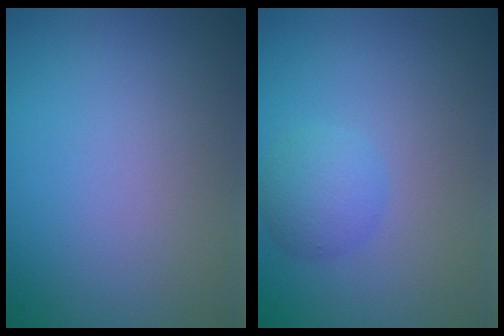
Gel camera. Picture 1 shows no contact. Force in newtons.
{"total": 2.4, "press": 2.4, "slide": 0.1}